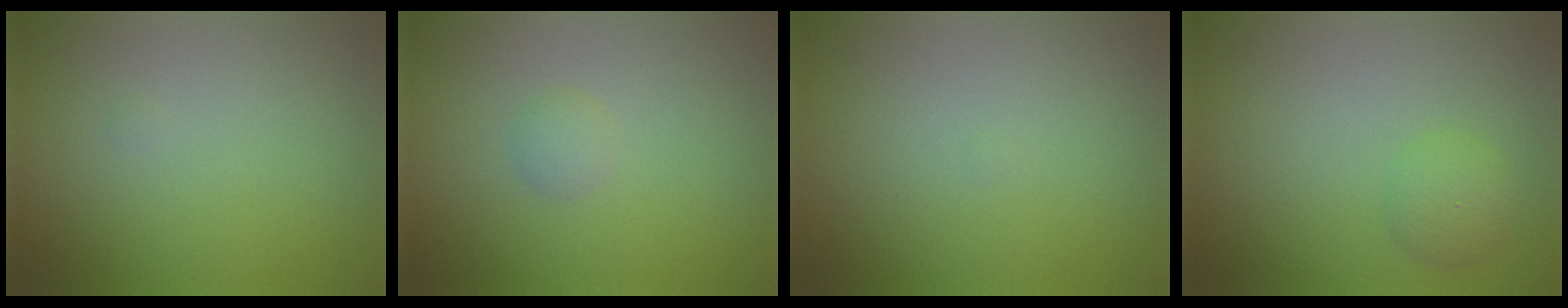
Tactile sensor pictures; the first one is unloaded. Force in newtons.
{"total": 0.9, "press": 0.9, "slide": 0.0}
{"total": 0.0}
{"total": 1.8, "press": 1.8, "slide": 0.0}